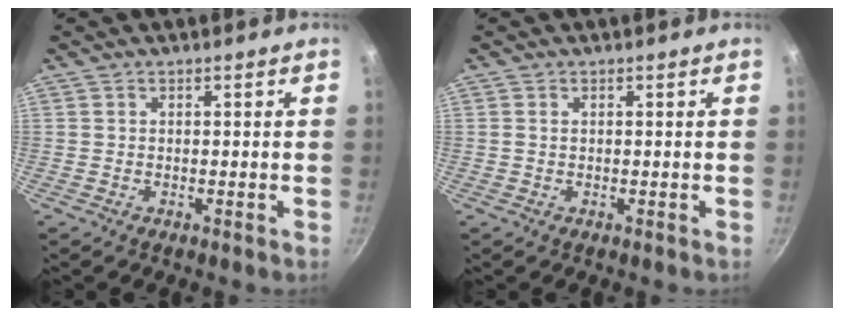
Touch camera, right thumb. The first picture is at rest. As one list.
[{"total": 0.6, "force": [0.2, 0.4, 0.5], "torque": [-0.010, 0.001, 0.003]}]